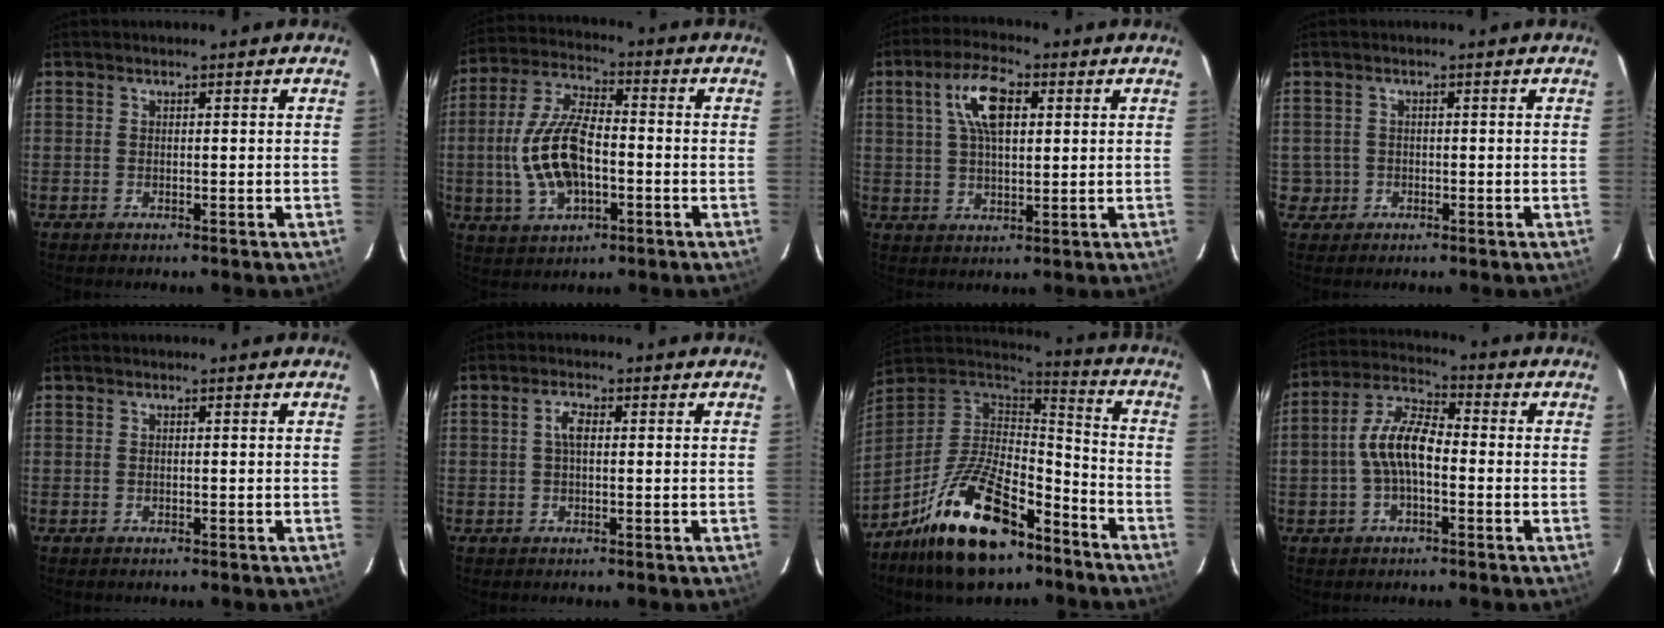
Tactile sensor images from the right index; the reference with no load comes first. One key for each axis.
{"total": 14.1, "fx": -2.3, "fy": 6.9, "fz": 12.1, "tx": -0.257, "ty": 0.006, "tz": -0.038}
{"total": 9.2, "fx": 3.0, "fy": 3.9, "fz": 7.8, "tx": -0.144, "ty": 0.018, "tz": 0.056}
{"total": 2.6, "fx": -0.5, "fy": 2.6, "fz": -0.1, "tx": 0.008, "ty": 0.017, "tz": -0.002}
{"total": 0.0}
{"total": 2.5, "fx": 0.3, "fy": 1.1, "fz": 2.2, "tx": -0.045, "ty": 0.008, "tz": 0.005}
{"total": 22.4, "fx": -14.0, "fy": 9.8, "fz": 14.5, "tx": -0.279, "ty": 0.000, "tz": -0.234}
{"total": 9.3, "fx": -1.4, "fy": 4.5, "fz": 8.1, "tx": -0.168, "ty": 0.021, "tz": -0.031}